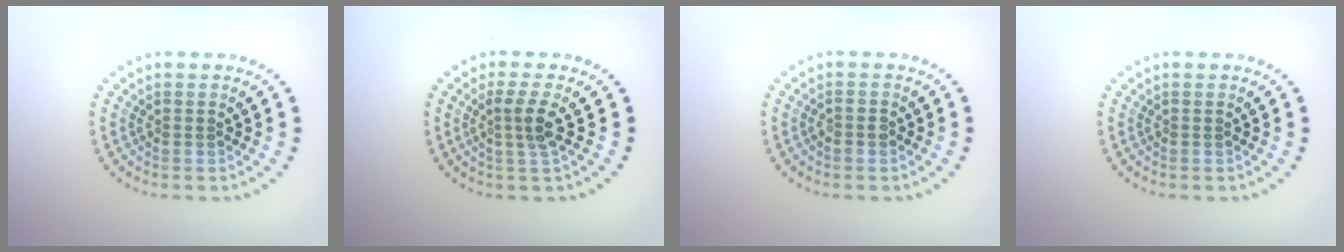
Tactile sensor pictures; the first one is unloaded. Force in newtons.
{"total": 2.2, "press": 1.8, "slide": 1.4}
{"total": 0.9, "press": 0.9, "slide": 0.4}
{"total": 0.0}